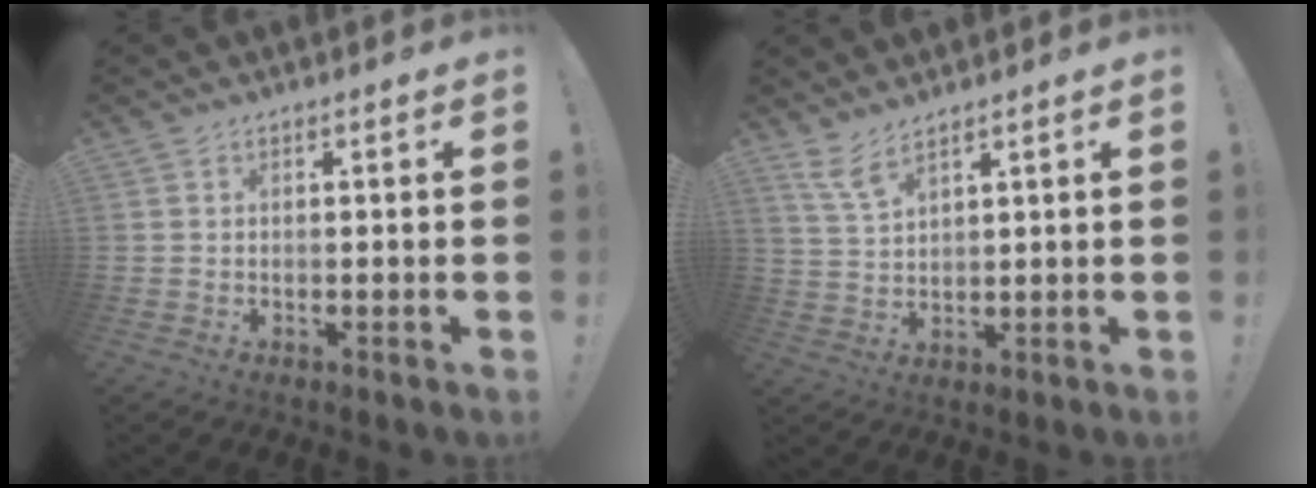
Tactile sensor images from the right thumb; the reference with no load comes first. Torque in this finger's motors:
{"motor_torque": [0.29, 0.42, 0.36, 0.02, 0.00]}